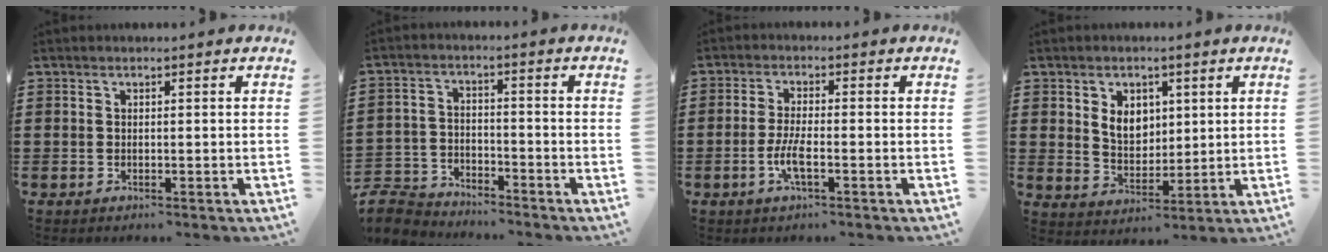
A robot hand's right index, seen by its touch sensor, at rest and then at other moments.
{"total": 5.5, "force": [-5.3, 1.2, 0.3], "torque": [-0.028, 0.004, -0.112]}
{"total": 4.2, "force": [-1.6, 0.8, 3.7], "torque": [-0.083, -0.006, -0.035]}
{"total": 5.4, "force": [1.7, 4.1, 3.1], "torque": [-0.060, 0.005, 0.026]}